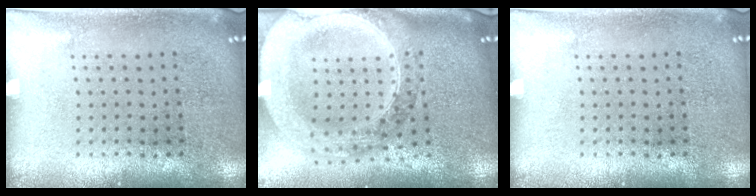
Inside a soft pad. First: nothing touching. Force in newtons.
{"total": 3.4, "press": 2.8, "slide": 2.0}
{"total": 0.0}